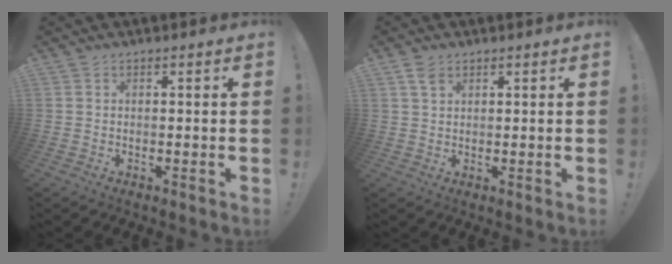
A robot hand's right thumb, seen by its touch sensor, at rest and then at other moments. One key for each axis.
{"total": 3.5, "fx": 2.1, "fy": 1.7, "fz": 2.1, "tx": -0.042, "ty": -0.003, "tz": 0.040}